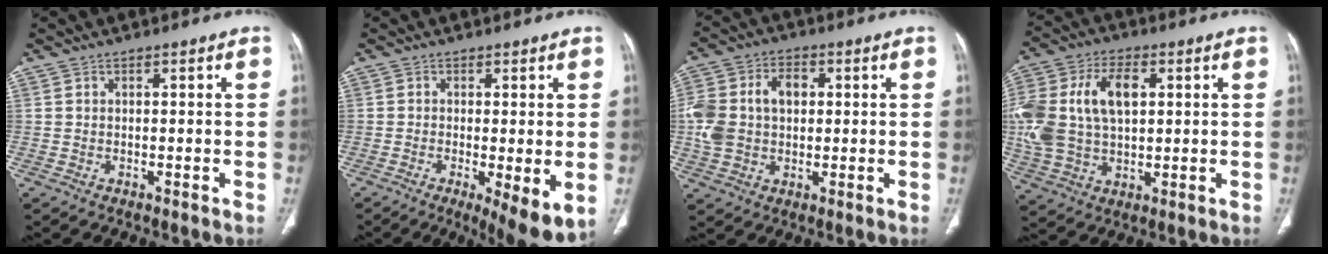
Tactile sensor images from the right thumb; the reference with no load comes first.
{"total": 8.4, "force": [-2.2, 2.0, 7.8], "torque": [-0.120, -0.024, -0.033]}
{"total": 12.9, "force": [1.1, 9.3, 8.9], "torque": [-0.178, 0.026, 0.021]}
{"total": 19.7, "force": [3.2, 12.4, 14.9], "torque": [-0.335, 0.012, 0.063]}